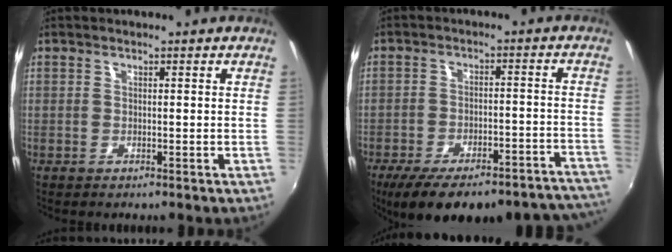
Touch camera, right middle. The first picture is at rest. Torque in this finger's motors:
{"motor_torque": [1.32, -0.82, 0.35, 0.13]}